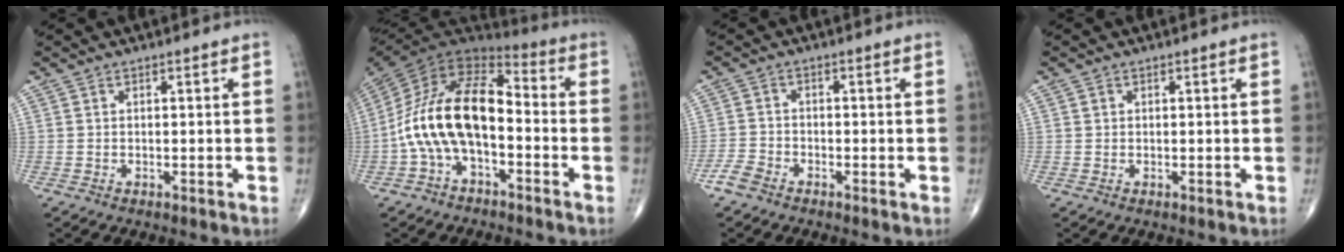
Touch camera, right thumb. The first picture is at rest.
{"total": 17.3, "force": [-3.2, 9.3, 14.2], "torque": [-0.260, 0.059, -0.067]}
{"total": 3.1, "force": [-2.3, 1.4, 1.5], "torque": [-0.032, 0.000, -0.052]}
{"total": 0.5, "force": [0.2, 0.5, 0.1], "torque": [0.001, 0.001, 0.003]}